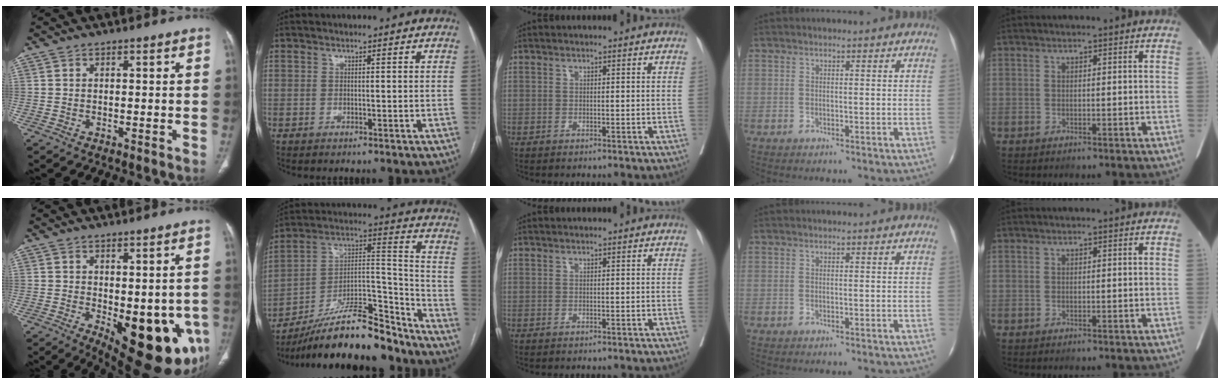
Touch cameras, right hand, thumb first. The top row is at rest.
{"thumb": {"total": 18.4, "force": [-5.5, 8.1, 15.6], "torque": [-0.148, -0.017, -0.049]}, "index": {"total": 21.9, "force": [-18.6, 4.6, 10.6], "torque": [-0.168, 0.024, -0.312]}}